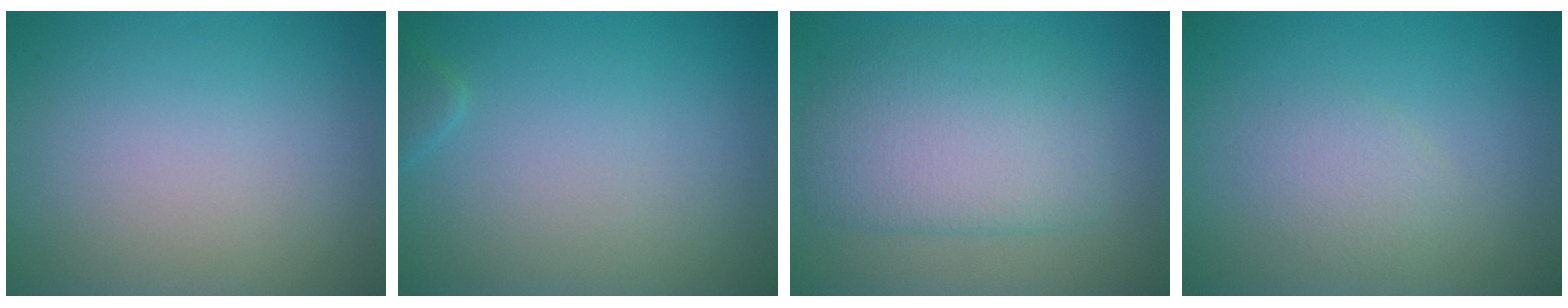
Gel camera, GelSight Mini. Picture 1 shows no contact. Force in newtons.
{"total": 0.9, "press": 0.9, "slide": 0.0}
{"total": 5.6, "press": 5.6, "slide": 0.2}
{"total": 1.6, "press": 1.6, "slide": 0.1}